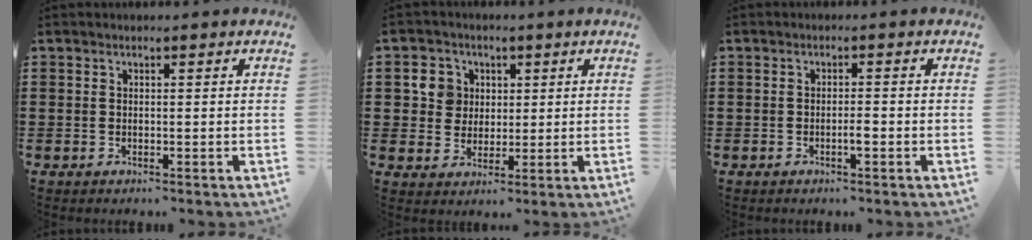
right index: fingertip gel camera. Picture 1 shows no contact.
{"total": 5.3, "force": [1.4, 4.9, 1.3], "torque": [-0.041, 0.013, 0.022]}
{"total": 1.7, "force": [-0.7, 0.2, 1.5], "torque": [-0.029, -0.001, -0.012]}